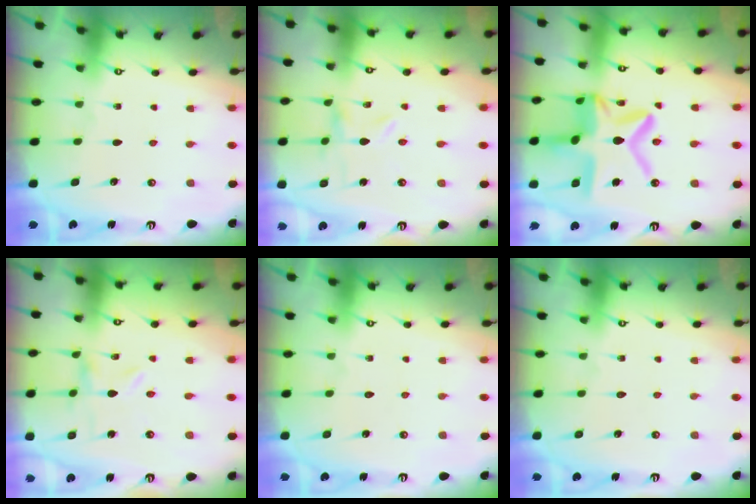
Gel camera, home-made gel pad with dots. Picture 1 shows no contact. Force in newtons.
{"total": 0.0}
{"total": 18.4, "press": 18.3, "slide": 1.7}
{"total": 0.0}
{"total": 1.6, "press": 1.6, "slide": 0.1}
{"total": 1.8, "press": 1.8, "slide": 0.1}